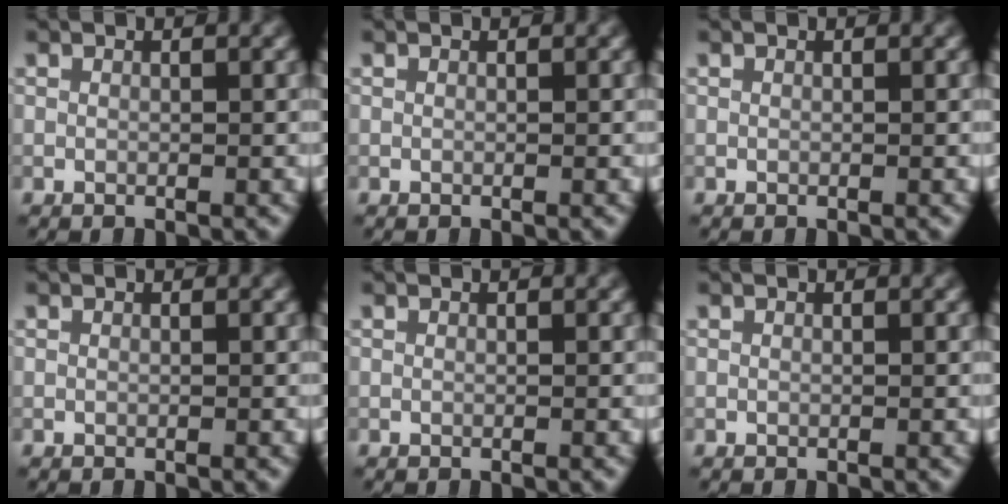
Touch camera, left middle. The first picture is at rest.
{"total": 0.0}
{"total": 0.0}
{"total": 0.0}
{"total": 0.0}
{"total": 0.0}